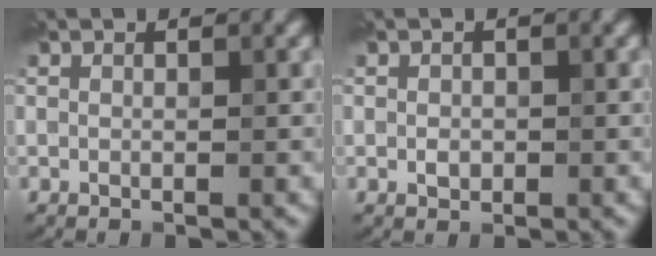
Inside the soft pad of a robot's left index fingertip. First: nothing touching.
{"total": 0.8, "force": [-0.1, 0.7, 0.4], "torque": [-0.006, -0.002, -0.004]}